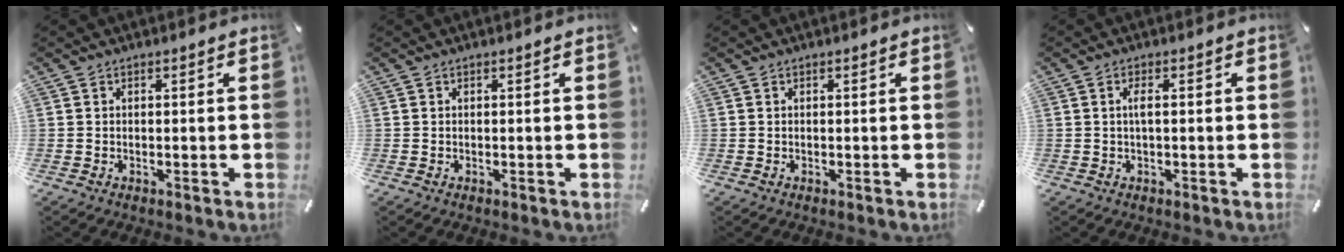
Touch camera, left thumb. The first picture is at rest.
{"total": 0.0}
{"total": 0.0}
{"total": 2.6, "force": [0.1, 0.7, 2.5], "torque": [-0.048, 0.003, 0.000]}